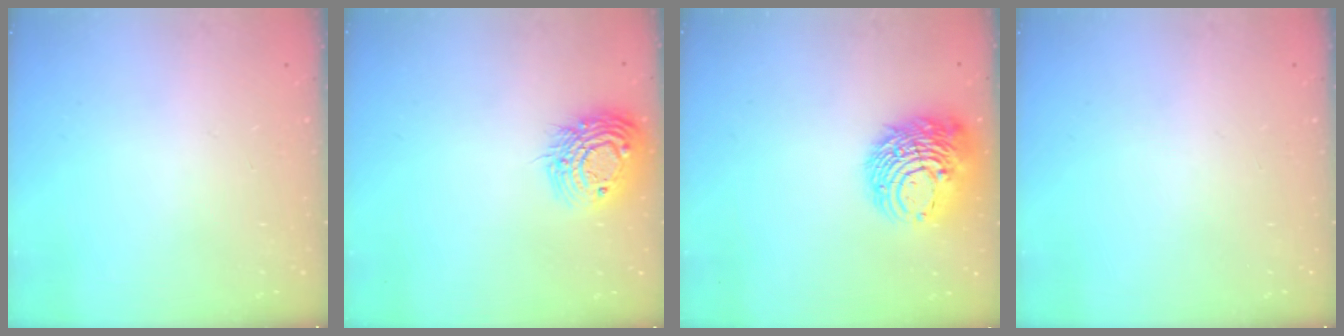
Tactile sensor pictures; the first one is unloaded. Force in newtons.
{"total": 13.9, "press": 13.9, "slide": 1.0}
{"total": 13.3, "press": 13.3, "slide": 1.2}
{"total": 0.0}